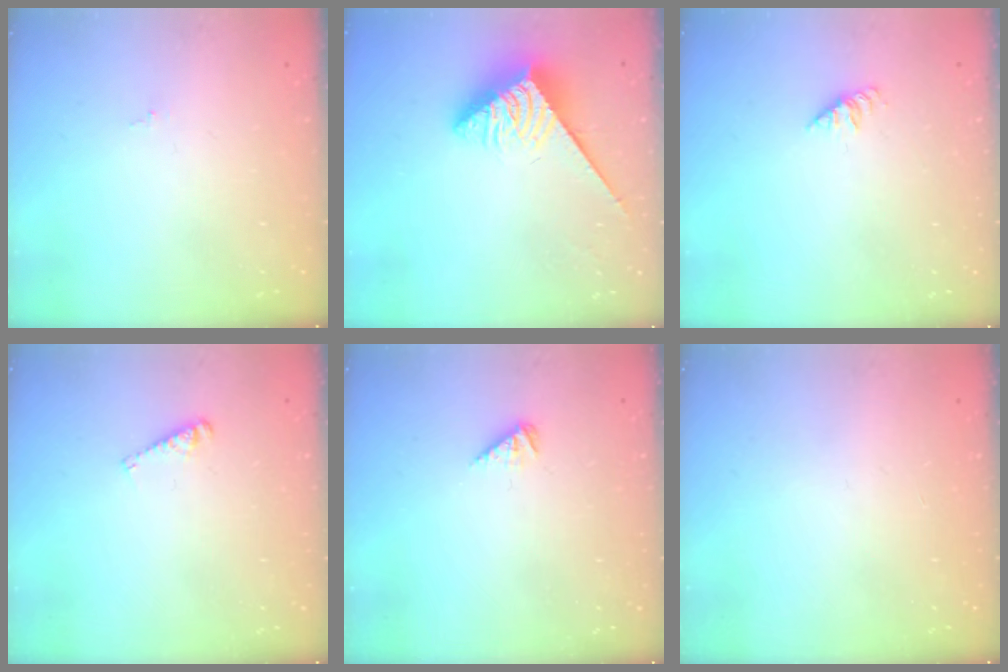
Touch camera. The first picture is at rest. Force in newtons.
{"total": 3.9, "press": 3.8, "slide": 0.7}
{"total": 1.9, "press": 1.9, "slide": 0.3}
{"total": 4.0, "press": 4.0, "slide": 0.3}
{"total": 2.2, "press": 2.2, "slide": 0.4}
{"total": 0.0}